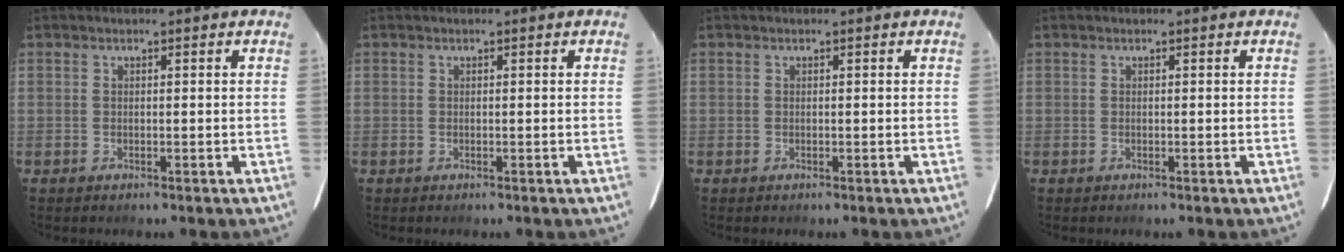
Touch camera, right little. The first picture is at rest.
{"total": 0.0}
{"total": 0.0}
{"total": 0.0}